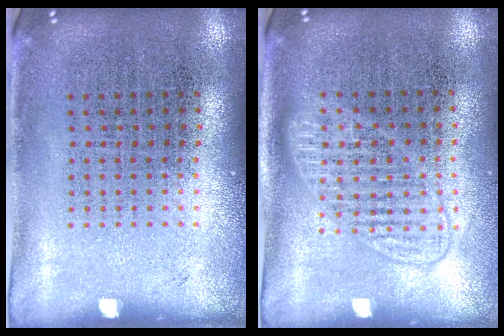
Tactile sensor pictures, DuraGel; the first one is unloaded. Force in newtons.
{"total": 1.4, "press": 1.3, "slide": 0.4}